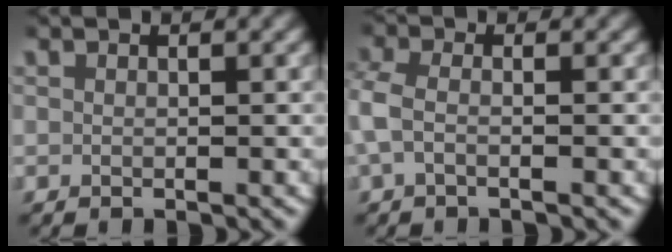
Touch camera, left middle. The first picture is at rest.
{"total": 2.7, "force": [-0.4, 1.6, 2.1], "torque": [-0.069, -0.006, -0.008]}